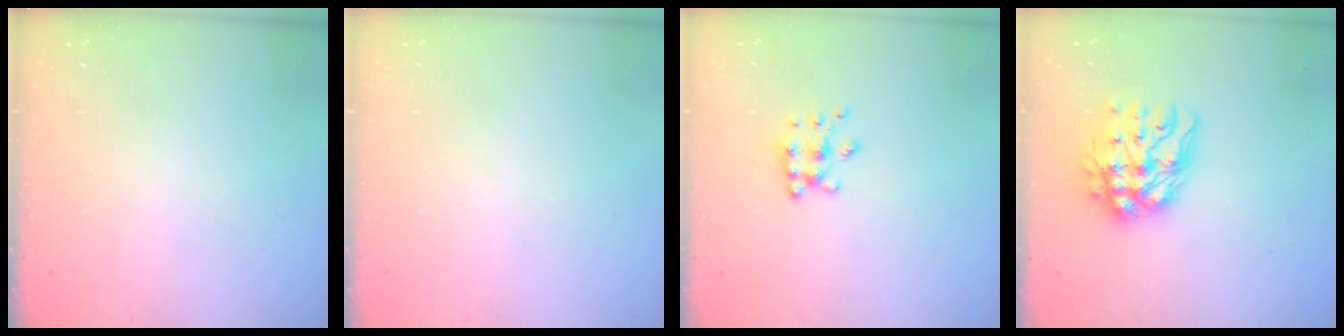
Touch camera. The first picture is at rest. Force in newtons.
{"total": 0.0}
{"total": 7.8, "press": 7.8, "slide": 0.8}
{"total": 14.3, "press": 14.2, "slide": 1.5}